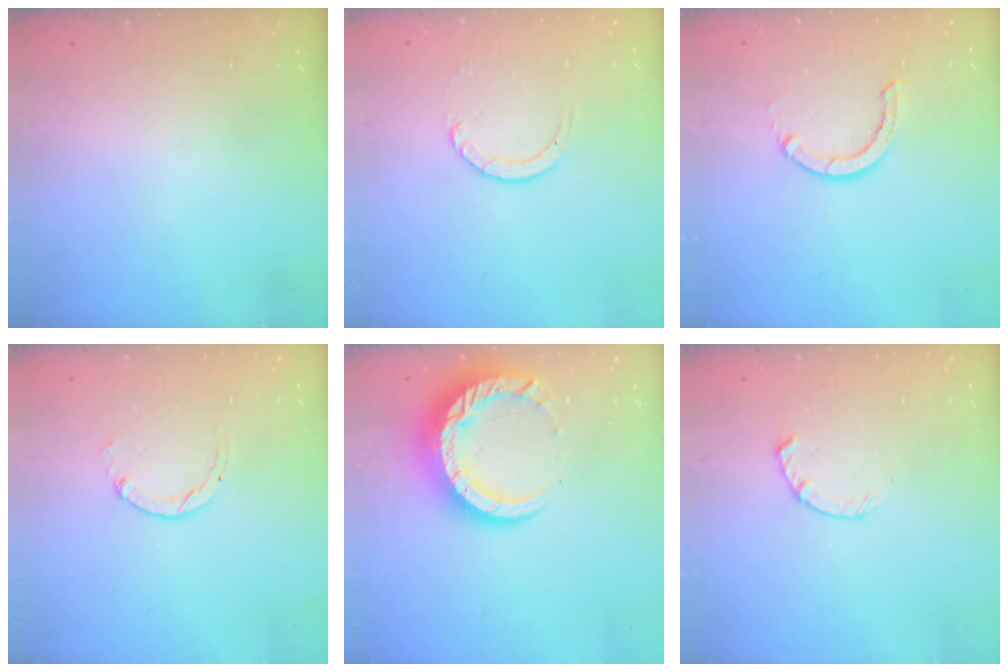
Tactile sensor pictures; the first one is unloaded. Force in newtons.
{"total": 3.9, "press": 3.9, "slide": 0.4}
{"total": 3.7, "press": 3.7, "slide": 0.3}
{"total": 0.0}
{"total": 13.5, "press": 13.4, "slide": 1.5}
{"total": 1.8, "press": 1.8, "slide": 0.3}